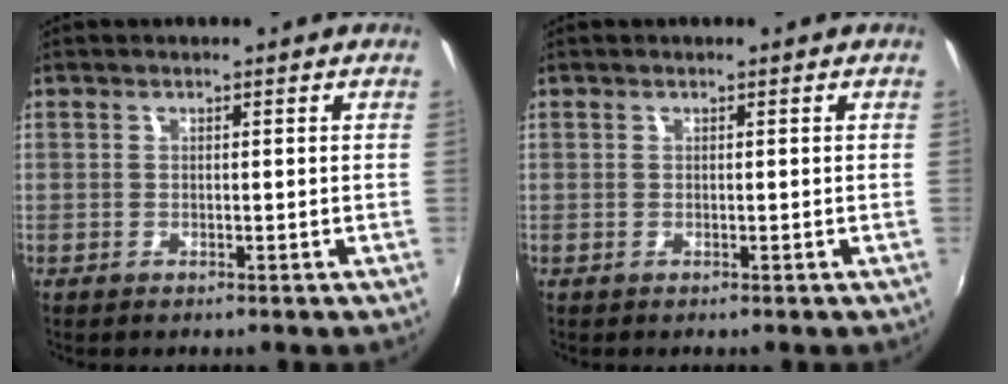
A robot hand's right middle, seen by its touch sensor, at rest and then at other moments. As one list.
[{"total": 0.0}]